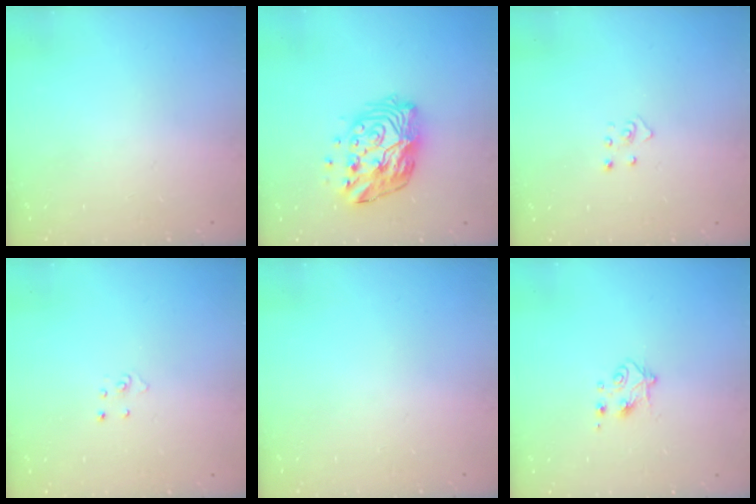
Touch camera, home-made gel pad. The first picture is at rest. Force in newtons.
{"total": 14.2, "press": 14.2, "slide": 1.3}
{"total": 2.5, "press": 2.4, "slide": 0.3}
{"total": 3.0, "press": 2.9, "slide": 0.3}
{"total": 0.0}
{"total": 4.8, "press": 4.8, "slide": 0.6}